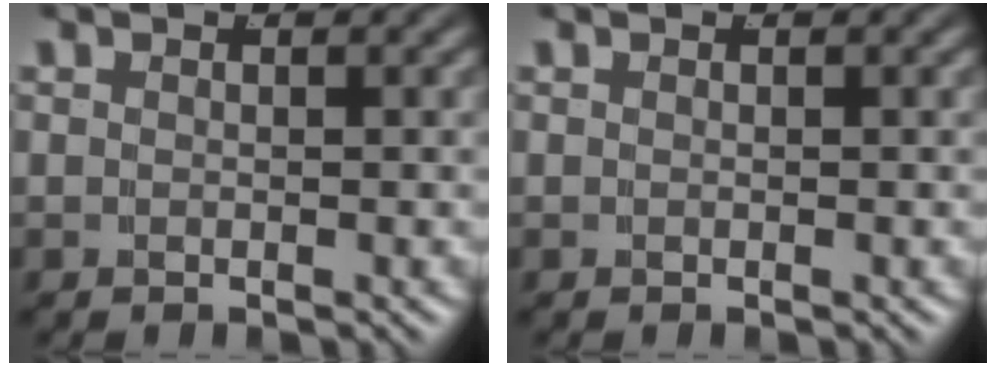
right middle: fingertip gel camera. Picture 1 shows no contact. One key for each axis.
{"total": 0.0}